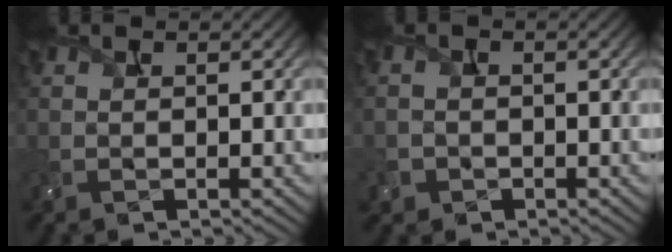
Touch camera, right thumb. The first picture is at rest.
{"total": 1.9, "force": [-0.8, 1.7, 0.3], "torque": [0.001, -0.001, -0.020]}